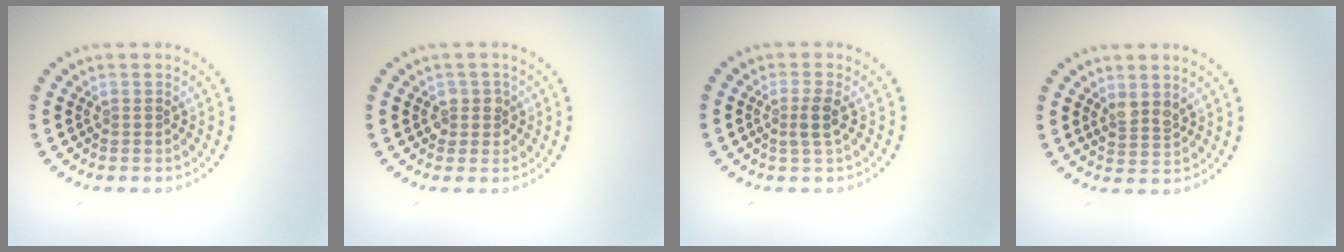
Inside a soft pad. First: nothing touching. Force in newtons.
{"total": 1.5, "press": 1.4, "slide": 0.5}
{"total": 1.8, "press": 1.4, "slide": 1.1}
{"total": 1.8, "press": 1.5, "slide": 1.0}